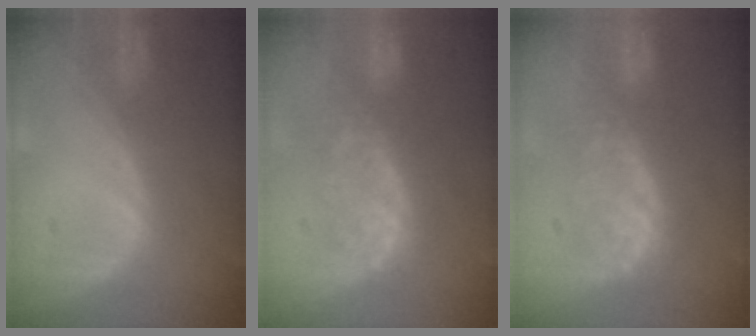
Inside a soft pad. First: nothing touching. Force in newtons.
{"total": 7.9, "press": 7.5, "slide": 2.3}
{"total": 8.3, "press": 7.2, "slide": 4.1}